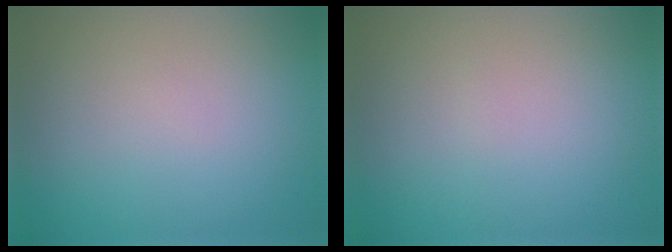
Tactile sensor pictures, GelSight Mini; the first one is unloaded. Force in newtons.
{"total": 0.0}